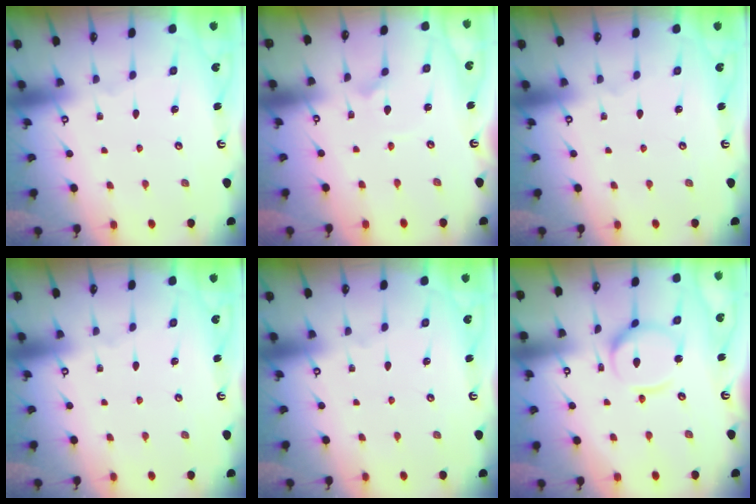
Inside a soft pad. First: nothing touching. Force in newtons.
{"total": 1.6, "press": 1.6, "slide": 0.1}
{"total": 0.0}
{"total": 0.0}
{"total": 0.0}
{"total": 11.6, "press": 11.5, "slide": 1.2}